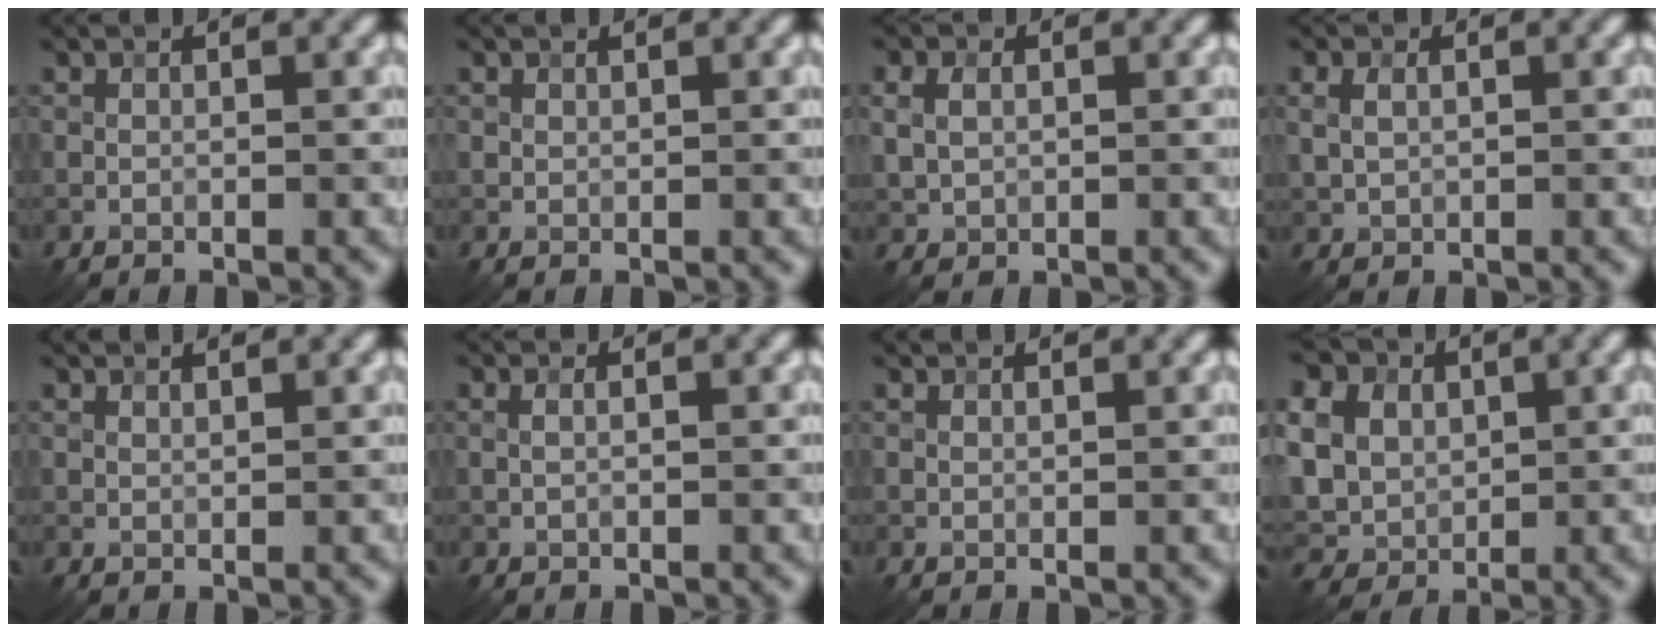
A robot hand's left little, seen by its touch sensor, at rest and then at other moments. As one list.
[{"total": 0.5, "force": [0.4, 0.3, 0.1], "torque": [0.001, 0.000, 0.009]}, {"total": 2.4, "force": [0.6, 1.8, 1.4], "torque": [-0.030, 0.003, 0.012]}, {"total": 1.9, "force": [0.6, 1.3, 1.2], "torque": [-0.028, 0.002, 0.013]}, {"total": 1.6, "force": [1.5, 0.2, 0.6], "torque": [-0.009, -0.004, 0.017]}, {"total": 0.9, "force": [0.4, 0.4, 0.8], "torque": [-0.004, -0.006, 0.002]}, {"total": 1.2, "force": [1.2, 0.1, 0.3], "torque": [-0.013, -0.001, 0.011]}, {"total": 16.4, "force": [5.4, 13.4, 7.6], "torque": [-0.196, 0.021, 0.081]}]